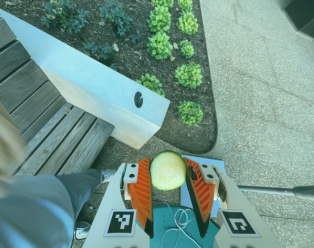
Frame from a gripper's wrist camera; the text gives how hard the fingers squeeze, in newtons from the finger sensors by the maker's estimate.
{"total": 11.9, "left": 12.6, "right": 11.1}